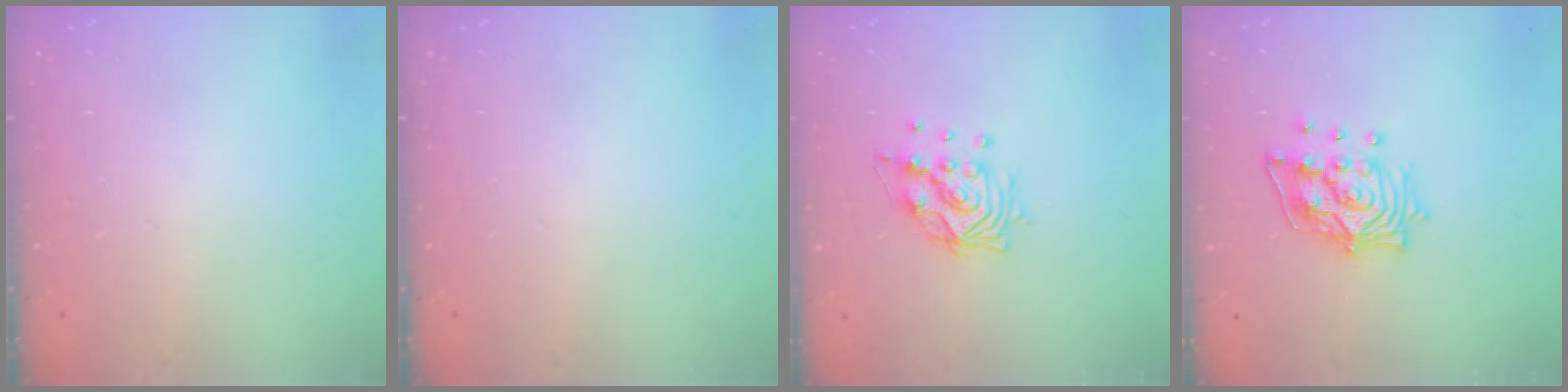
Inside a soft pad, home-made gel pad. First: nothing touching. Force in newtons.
{"total": 0.0}
{"total": 11.5, "press": 11.4, "slide": 1.5}
{"total": 13.5, "press": 13.5, "slide": 1.6}